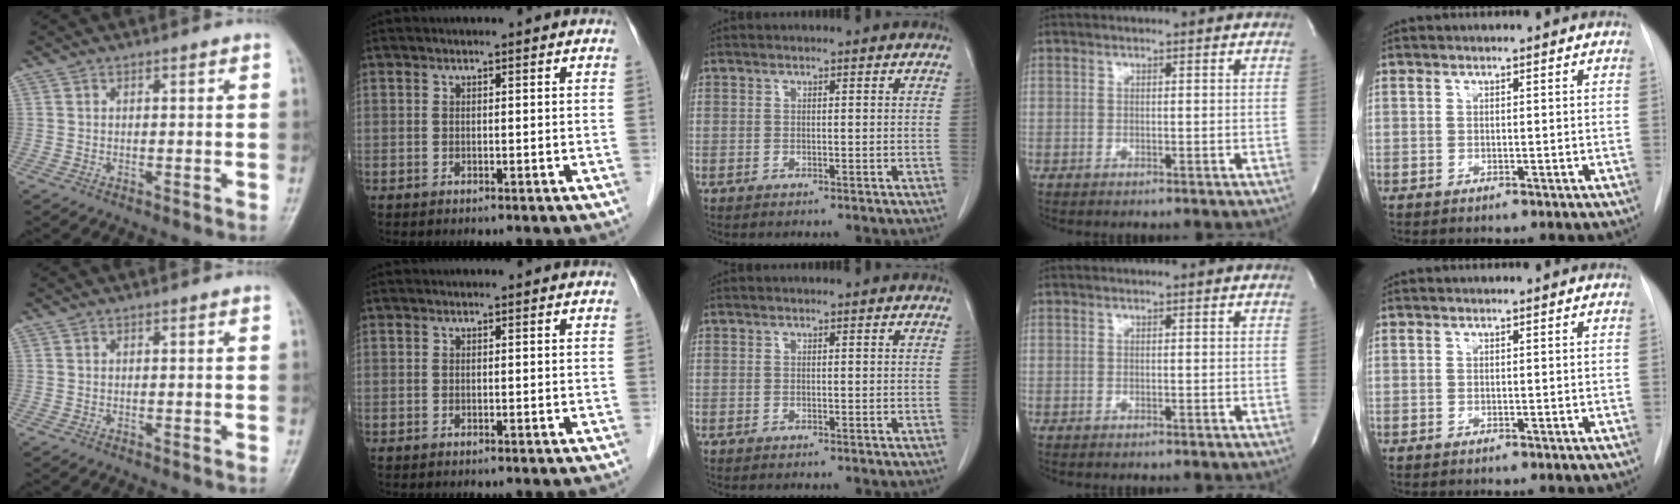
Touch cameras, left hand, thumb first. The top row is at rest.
{}